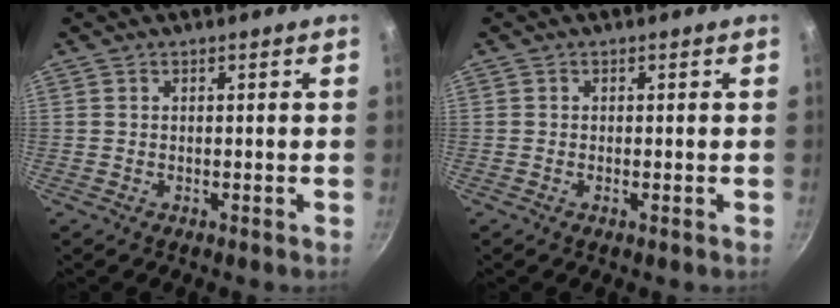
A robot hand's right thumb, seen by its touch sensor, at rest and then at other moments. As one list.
[{"total": 0.5, "force": [-0.2, 0.1, 0.5], "torque": [-0.011, 0.001, -0.006]}]